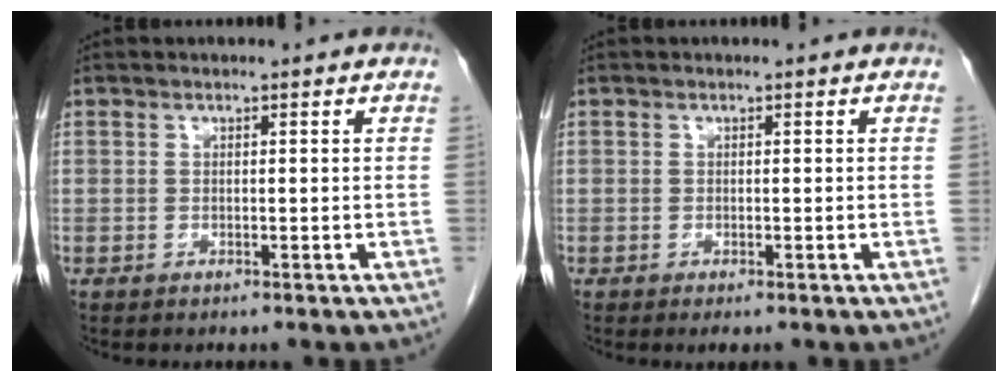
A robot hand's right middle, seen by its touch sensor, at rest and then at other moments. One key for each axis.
{"total": 0.9, "fx": -0.6, "fy": 0.3, "fz": 0.6, "tx": -0.009, "ty": -0.003, "tz": -0.004}